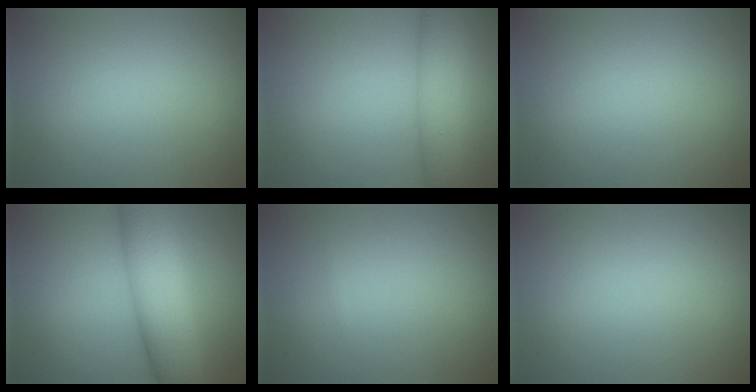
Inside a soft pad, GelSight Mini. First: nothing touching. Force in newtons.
{"total": 4.5, "press": 4.5, "slide": 0.2}
{"total": 0.0}
{"total": 8.3, "press": 8.3, "slide": 0.1}
{"total": 0.0}
{"total": 0.0}